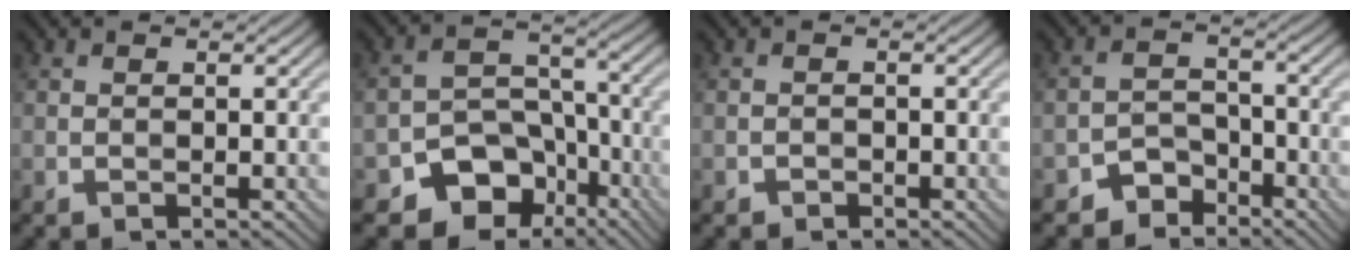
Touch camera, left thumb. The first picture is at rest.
{"total": 9.8, "force": [-5.7, 6.9, 3.9], "torque": [-0.052, -0.004, -0.099]}
{"total": 0.8, "force": [-0.6, 0.6, 0.2], "torque": [-0.001, -0.002, -0.011]}
{"total": 4.2, "force": [-3.3, 2.4, 0.8], "torque": [-0.005, 0.005, -0.068]}